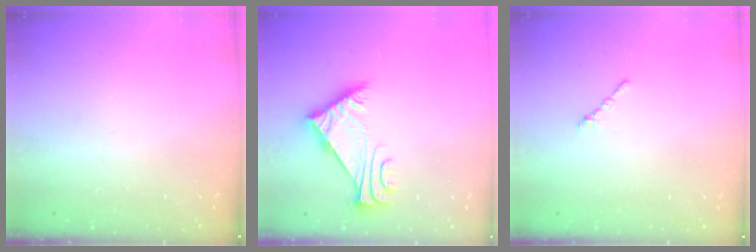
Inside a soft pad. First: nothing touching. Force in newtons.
{"total": 6.6, "press": 6.5, "slide": 1.2}
{"total": 1.2, "press": 1.1, "slide": 0.5}